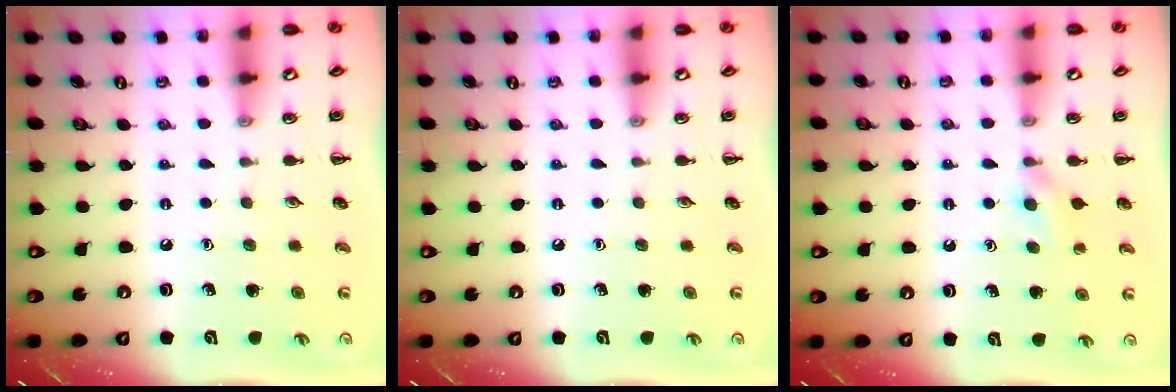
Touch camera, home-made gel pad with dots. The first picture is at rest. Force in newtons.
{"total": 0.0}
{"total": 4.0, "press": 3.7, "slide": 1.5}